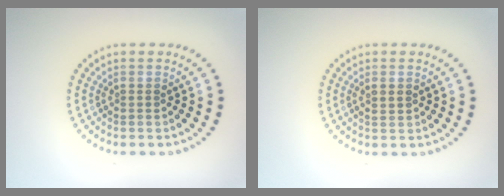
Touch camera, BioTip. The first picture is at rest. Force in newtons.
{"total": 0.8, "press": 0.8, "slide": 0.1}